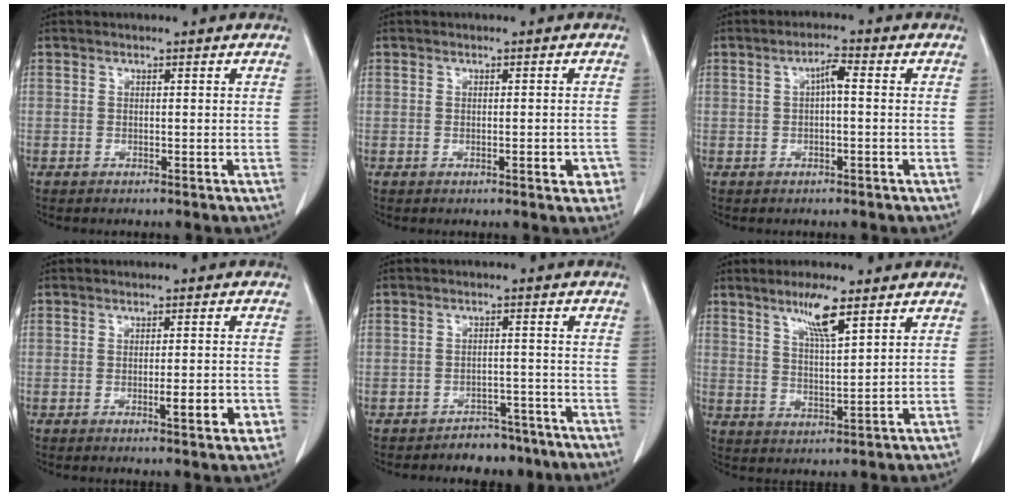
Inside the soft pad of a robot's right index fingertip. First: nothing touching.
{"total": 2.9, "force": [-1.0, 0.8, 2.6], "torque": [-0.032, -0.001, -0.010]}
{"total": 2.9, "force": [0.2, 0.5, 2.8], "torque": [-0.052, 0.007, 0.003]}
{"total": 4.8, "force": [-1.5, 0.8, 4.4], "torque": [-0.062, -0.003, -0.019]}
{"total": 5.4, "force": [-4.4, 2.9, 1.1], "torque": [-0.006, 0.012, -0.062]}
{"total": 6.6, "force": [4.1, 0.4, 5.2], "torque": [-0.098, -0.006, 0.075]}